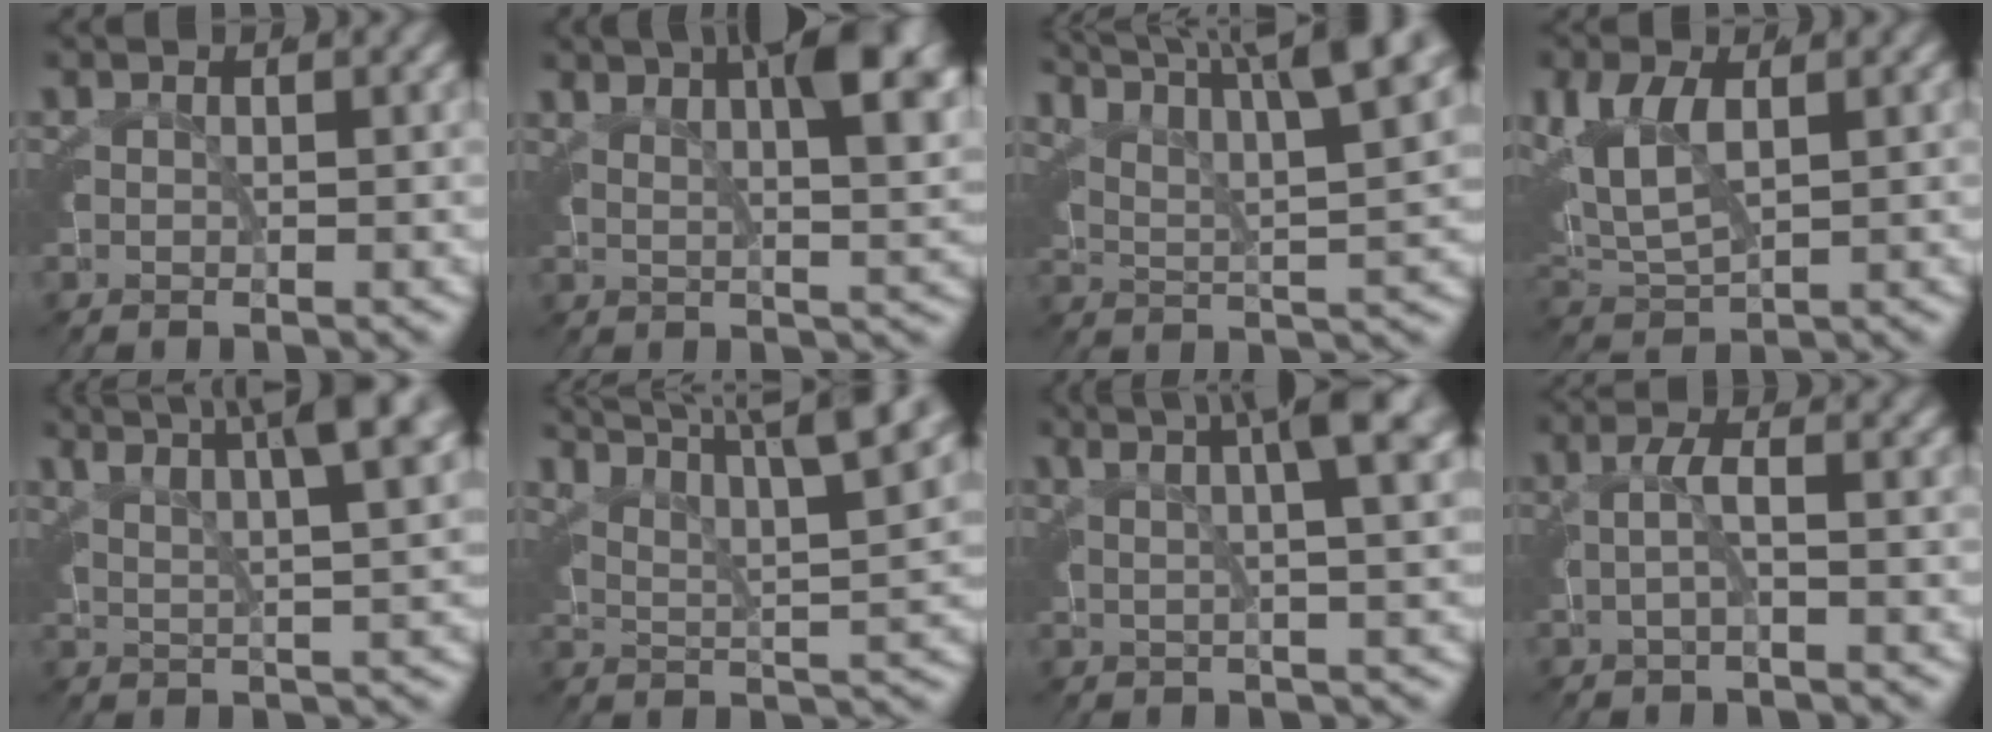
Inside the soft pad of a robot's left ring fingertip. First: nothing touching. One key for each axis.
{"total": 6.7, "fx": 3.4, "fy": 1.1, "fz": 5.7, "tx": -0.065, "ty": 0.002, "tz": 0.056}
{"total": 11.5, "fx": 7.2, "fy": 5.6, "fz": 7.1, "tx": -0.088, "ty": 0.042, "tz": 0.084}
{"total": 5.8, "fx": 0.9, "fy": 3.9, "fz": 4.2, "tx": -0.111, "ty": -0.014, "tz": 0.025}
{"total": 9.0, "fx": 6.1, "fy": 3.4, "fz": 5.8, "tx": -0.065, "ty": 0.036, "tz": 0.075}
{"total": 11.8, "fx": 7.7, "fy": 5.5, "fz": 7.0, "tx": -0.081, "ty": 0.045, "tz": 0.092}
{"total": 8.1, "fx": 4.8, "fy": 2.2, "fz": 6.1, "tx": -0.055, "ty": 0.044, "tz": 0.057}
{"total": 1.8, "fx": -0.4, "fy": -0.3, "fz": 1.8, "tx": -0.025, "ty": 0.012, "tz": -0.014}